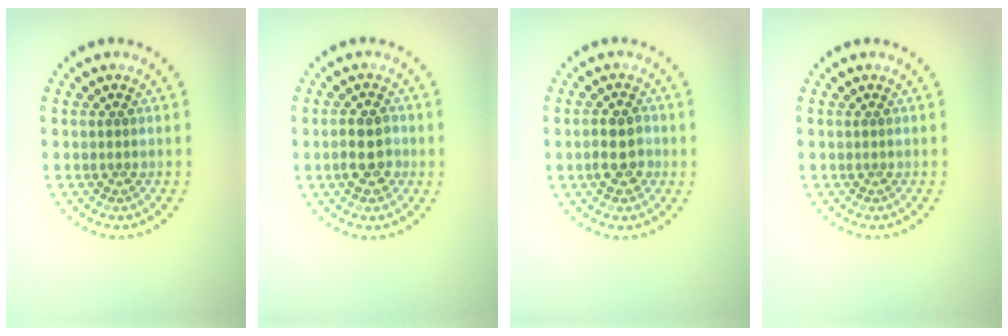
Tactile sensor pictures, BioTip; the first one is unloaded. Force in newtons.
{"total": 2.9, "press": 2.8, "slide": 0.5}
{"total": 2.9, "press": 2.8, "slide": 0.5}
{"total": 0.0}